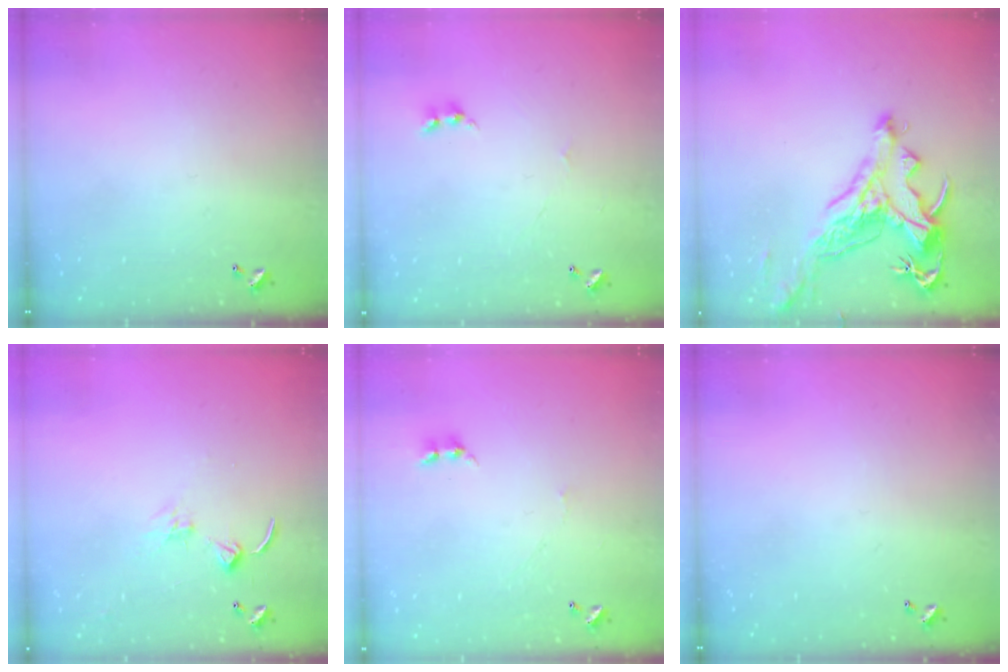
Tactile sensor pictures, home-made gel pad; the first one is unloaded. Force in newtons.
{"total": 2.1, "press": 2.0, "slide": 0.5}
{"total": 2.2, "press": 1.7, "slide": 1.3}
{"total": 1.4, "press": 1.3, "slide": 0.3}
{"total": 0.9, "press": 0.8, "slide": 0.4}
{"total": 0.0}